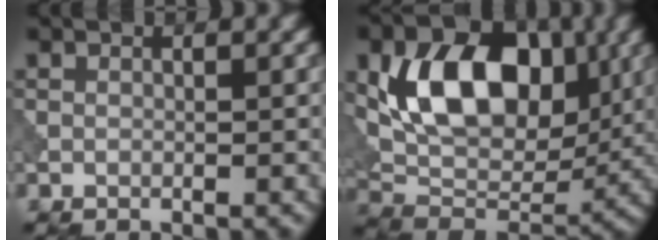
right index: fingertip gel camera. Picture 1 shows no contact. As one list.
[{"total": 11.0, "force": [2.3, 7.5, 7.7], "torque": [-0.128, -0.008, 0.042]}]